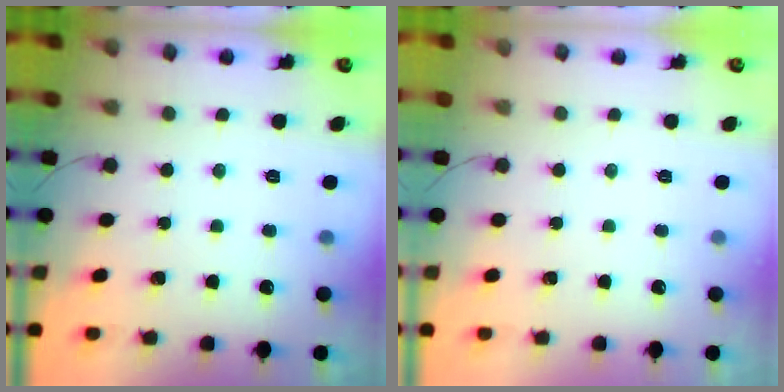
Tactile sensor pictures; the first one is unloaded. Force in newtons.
{"total": 0.0}